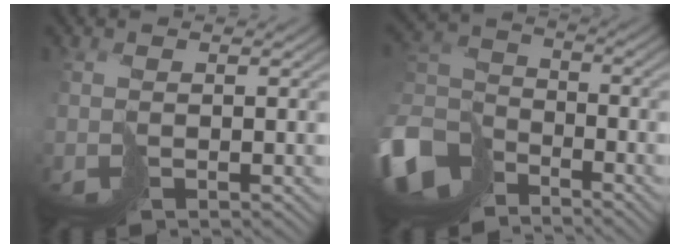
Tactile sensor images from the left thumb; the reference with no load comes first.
{"total": 11.1, "force": [-6.5, 7.3, 5.3], "torque": [-0.165, -0.022, -0.131]}